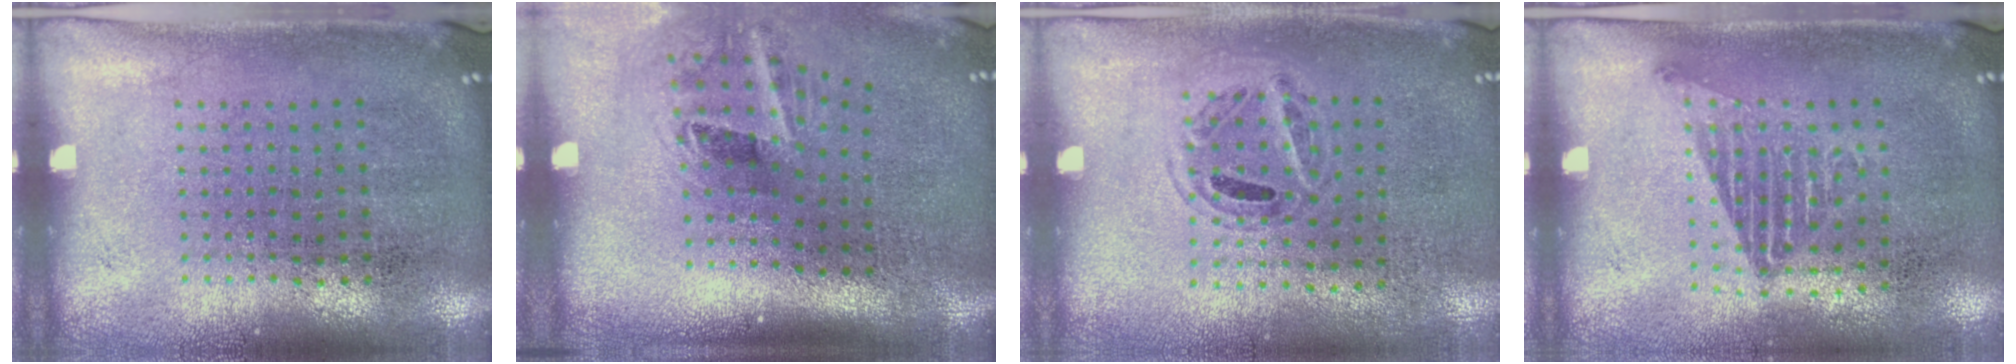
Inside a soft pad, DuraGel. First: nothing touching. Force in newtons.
{"total": 2.2, "press": 1.3, "slide": 1.8}
{"total": 1.0, "press": 0.7, "slide": 0.6}
{"total": 1.1, "press": 1.0, "slide": 0.5}